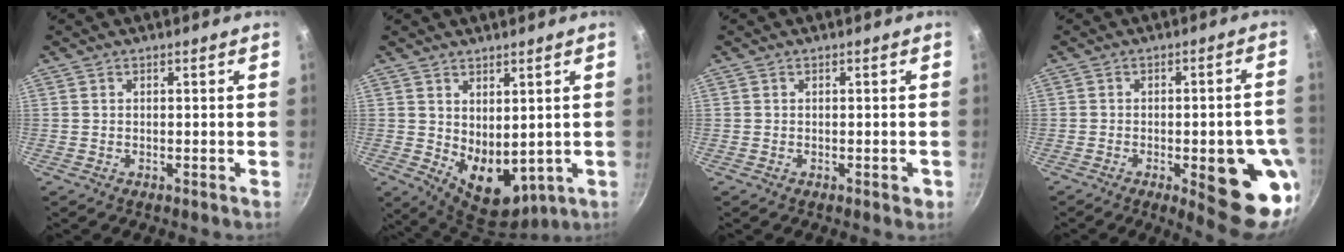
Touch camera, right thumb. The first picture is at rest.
{"total": 9.9, "force": [1.2, 6.4, 7.5], "torque": [-0.087, -0.034, 0.043]}
{"total": 1.3, "force": [-0.5, 0.8, 1.0], "torque": [-0.005, 0.005, -0.008]}
{"total": 15.5, "force": [-4.7, 5.0, 13.9], "torque": [-0.133, 0.015, -0.055]}